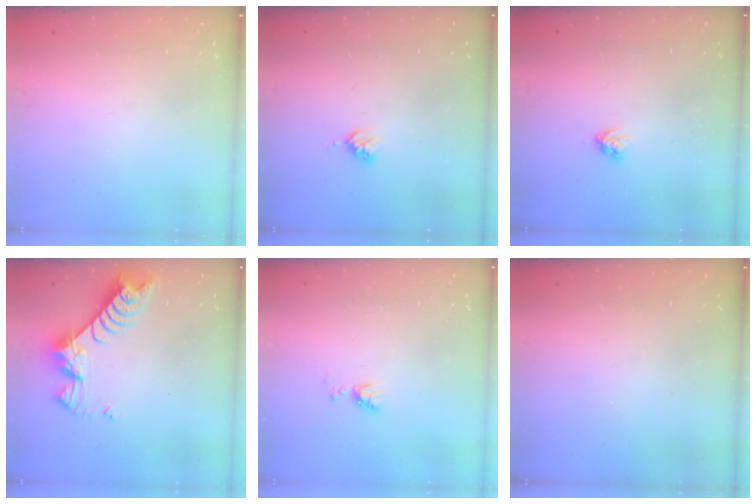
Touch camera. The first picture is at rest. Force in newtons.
{"total": 3.6, "press": 3.5, "slide": 0.4}
{"total": 3.1, "press": 3.1, "slide": 0.3}
{"total": 7.6, "press": 7.5, "slide": 0.7}
{"total": 5.7, "press": 5.7, "slide": 0.8}
{"total": 0.0}